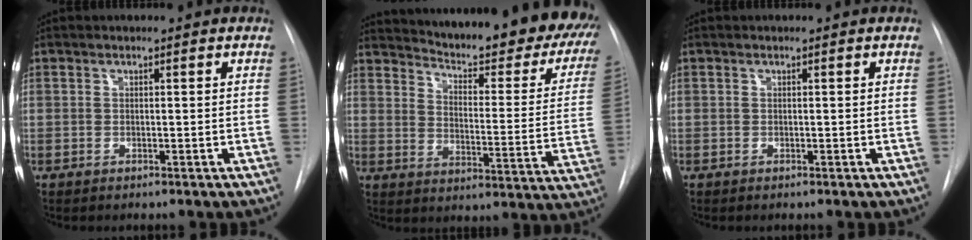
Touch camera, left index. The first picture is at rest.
{"total": 30.0, "force": [26.1, 5.8, 13.7], "torque": [-0.198, -0.111, 0.308]}
{"total": 0.0}